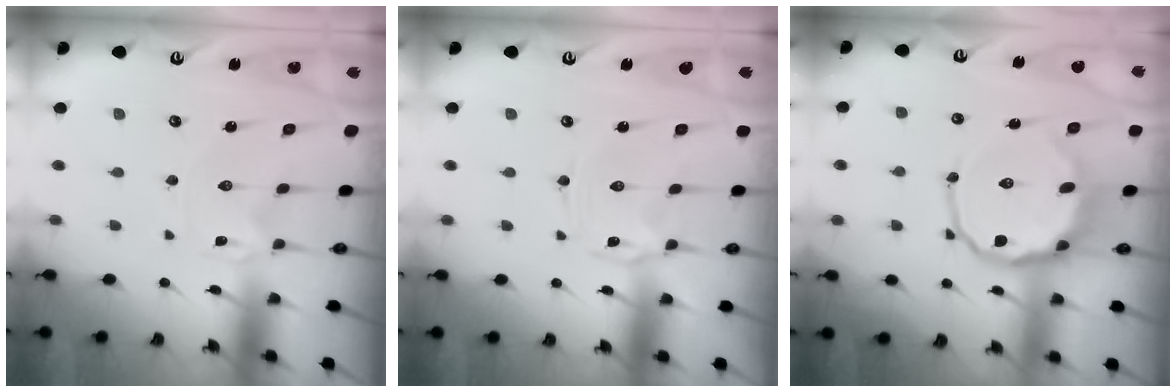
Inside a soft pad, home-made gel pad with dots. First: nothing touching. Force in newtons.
{"total": 1.0, "press": 1.0, "slide": 0.2}
{"total": 12.6, "press": 12.3, "slide": 3.1}